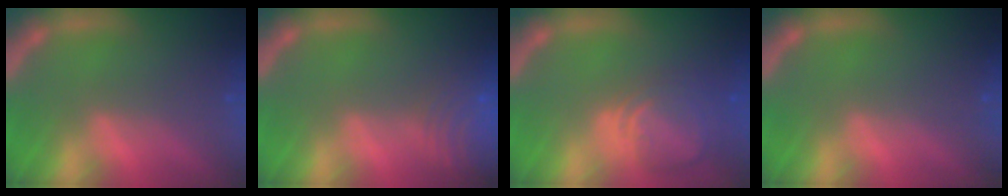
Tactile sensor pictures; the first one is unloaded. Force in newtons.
{"total": 10.0}
{"total": 6.1}
{"total": 0.0}